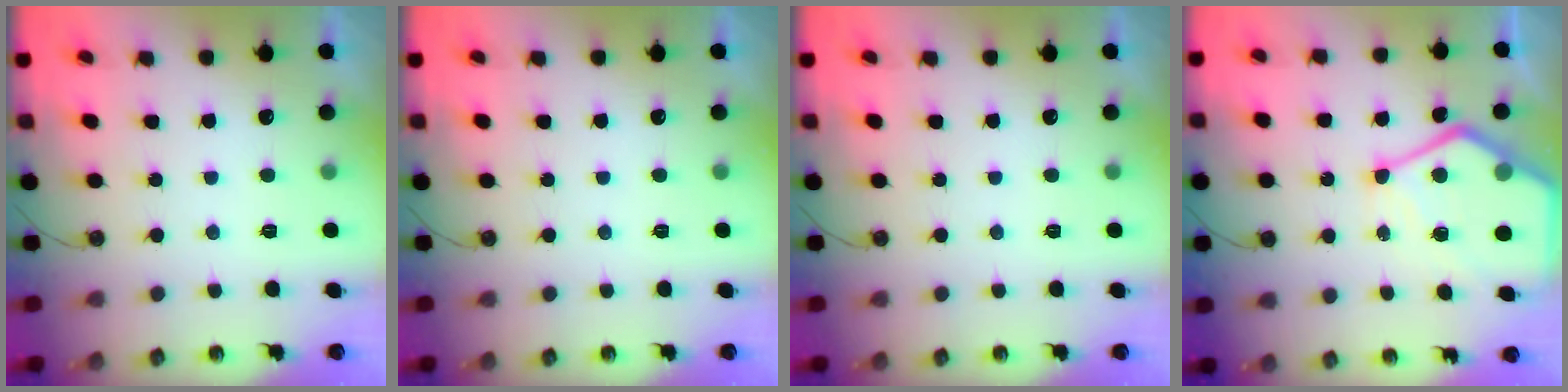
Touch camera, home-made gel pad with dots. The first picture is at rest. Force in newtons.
{"total": 0.0}
{"total": 0.0}
{"total": 15.2, "press": 15.2, "slide": 1.3}